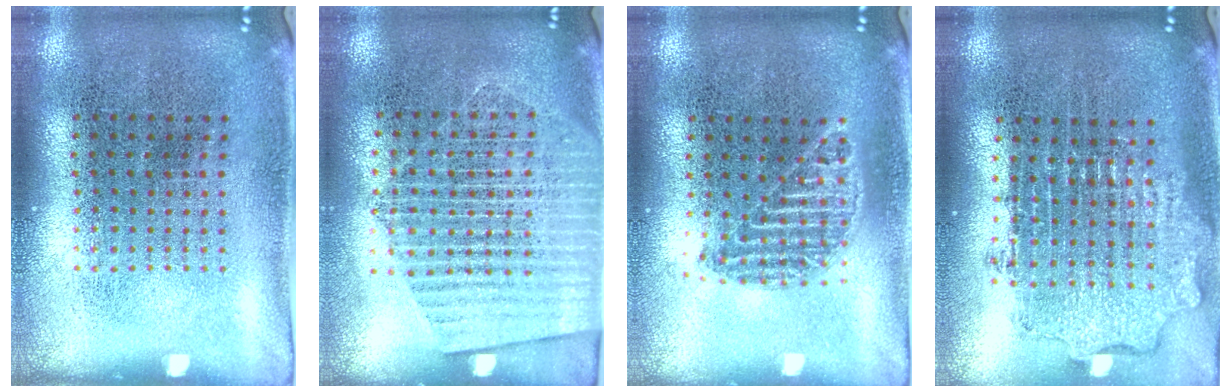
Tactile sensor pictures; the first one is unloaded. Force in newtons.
{"total": 1.8, "press": 1.6, "slide": 0.8}
{"total": 1.2, "press": 1.1, "slide": 0.4}
{"total": 2.0, "press": 1.5, "slide": 1.3}